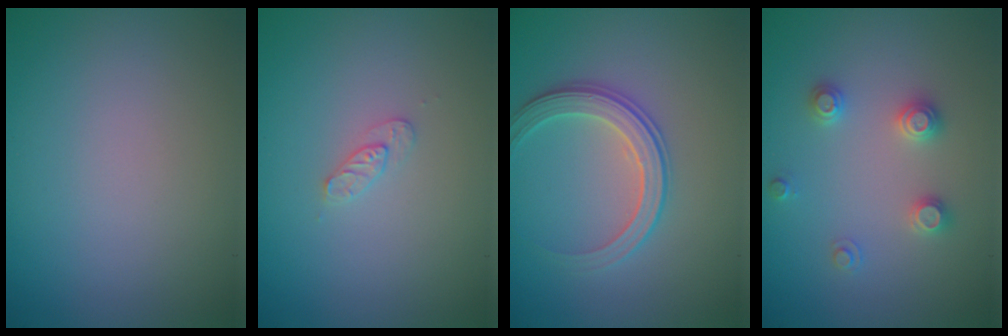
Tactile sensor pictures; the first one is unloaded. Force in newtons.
{"total": 1.1, "press": 1.1, "slide": 0.2}
{"total": 2.9, "press": 2.8, "slide": 0.6}
{"total": 2.3, "press": 2.3, "slide": 0.2}